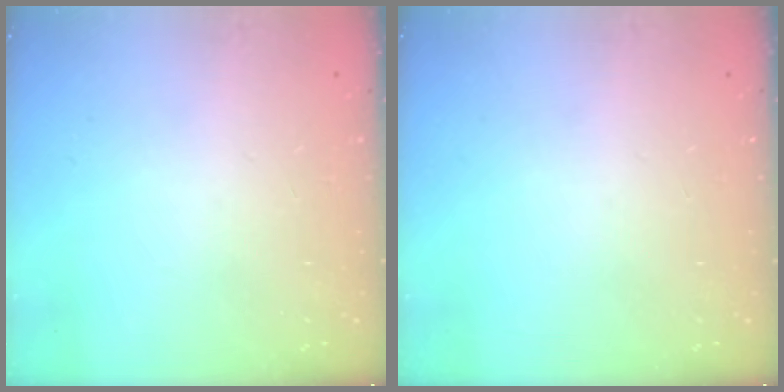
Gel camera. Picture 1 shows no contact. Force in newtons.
{"total": 0.0}